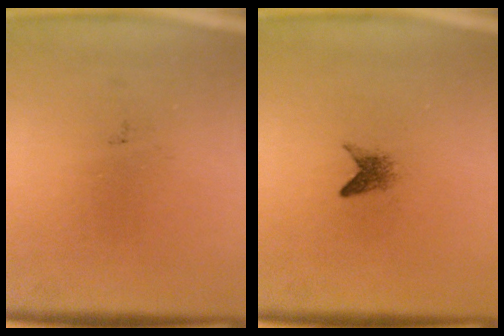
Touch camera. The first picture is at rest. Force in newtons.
{"total": 1.5}